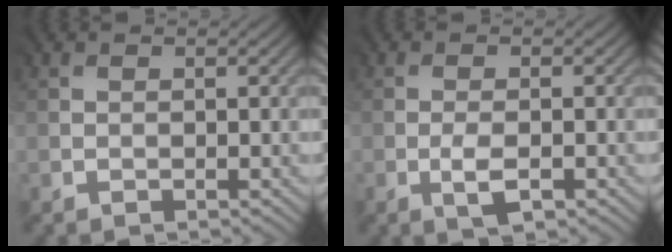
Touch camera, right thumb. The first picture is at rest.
{"total": 2.4, "force": [-1.2, 0.8, 1.8], "torque": [-0.040, -0.005, -0.021]}